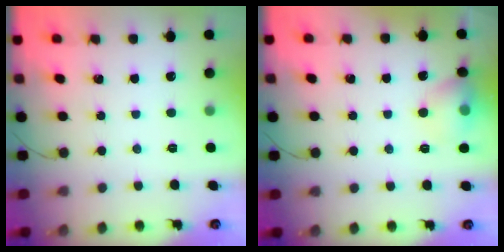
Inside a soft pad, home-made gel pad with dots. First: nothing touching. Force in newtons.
{"total": 8.7, "press": 8.5, "slide": 1.4}